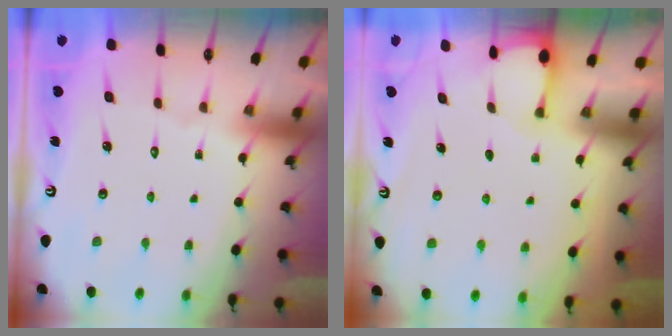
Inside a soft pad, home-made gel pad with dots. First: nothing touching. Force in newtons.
{"total": 1.6, "press": 1.5, "slide": 0.3}